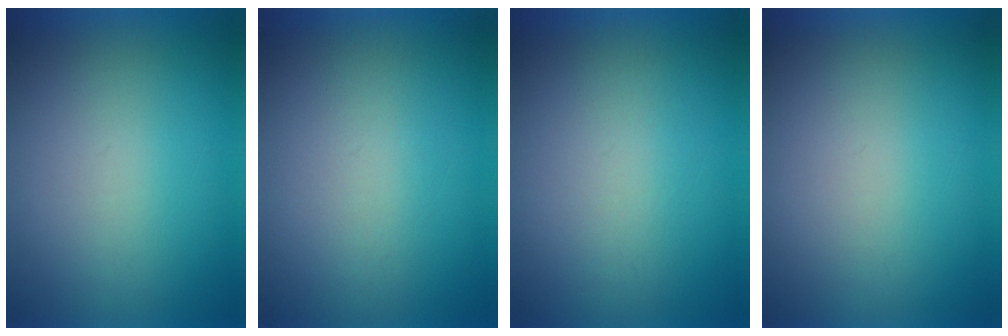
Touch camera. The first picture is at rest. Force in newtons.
{"total": 4.5}
{"total": 4.3}
{"total": 2.0}